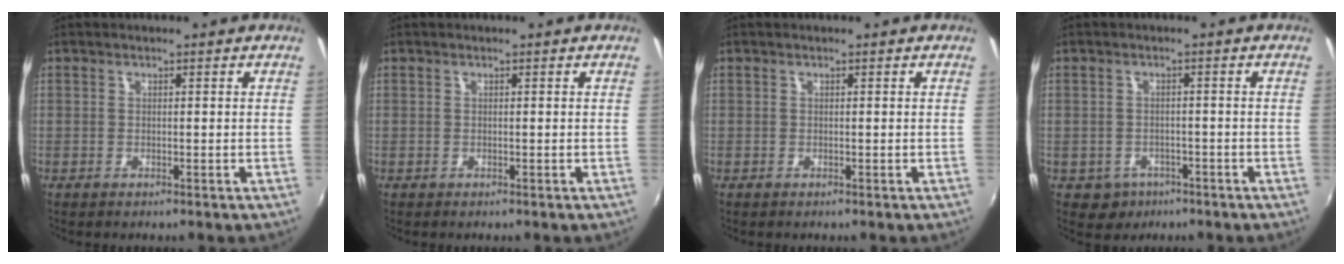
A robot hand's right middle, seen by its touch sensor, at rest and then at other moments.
{"total": 0.0}
{"total": 0.0}
{"total": 4.2, "force": [-2.2, 3.5, 1.0], "torque": [-0.031, 0.002, -0.024]}